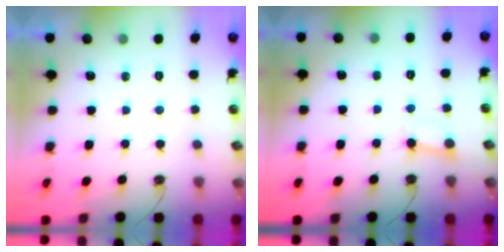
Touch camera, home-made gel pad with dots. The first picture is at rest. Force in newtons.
{"total": 2.0, "press": 2.0, "slide": 0.2}